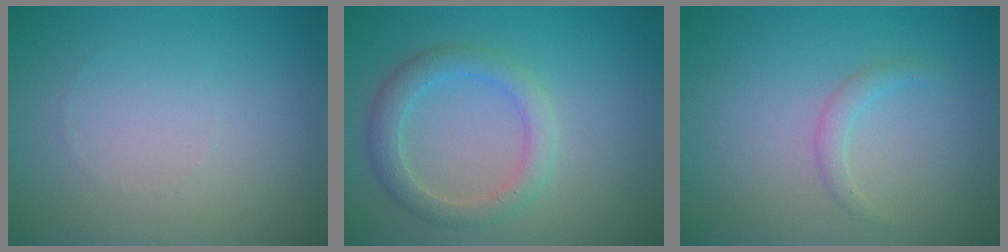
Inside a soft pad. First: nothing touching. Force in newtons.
{"total": 3.0, "press": 3.0, "slide": 0.1}
{"total": 1.2, "press": 1.2, "slide": 0.0}